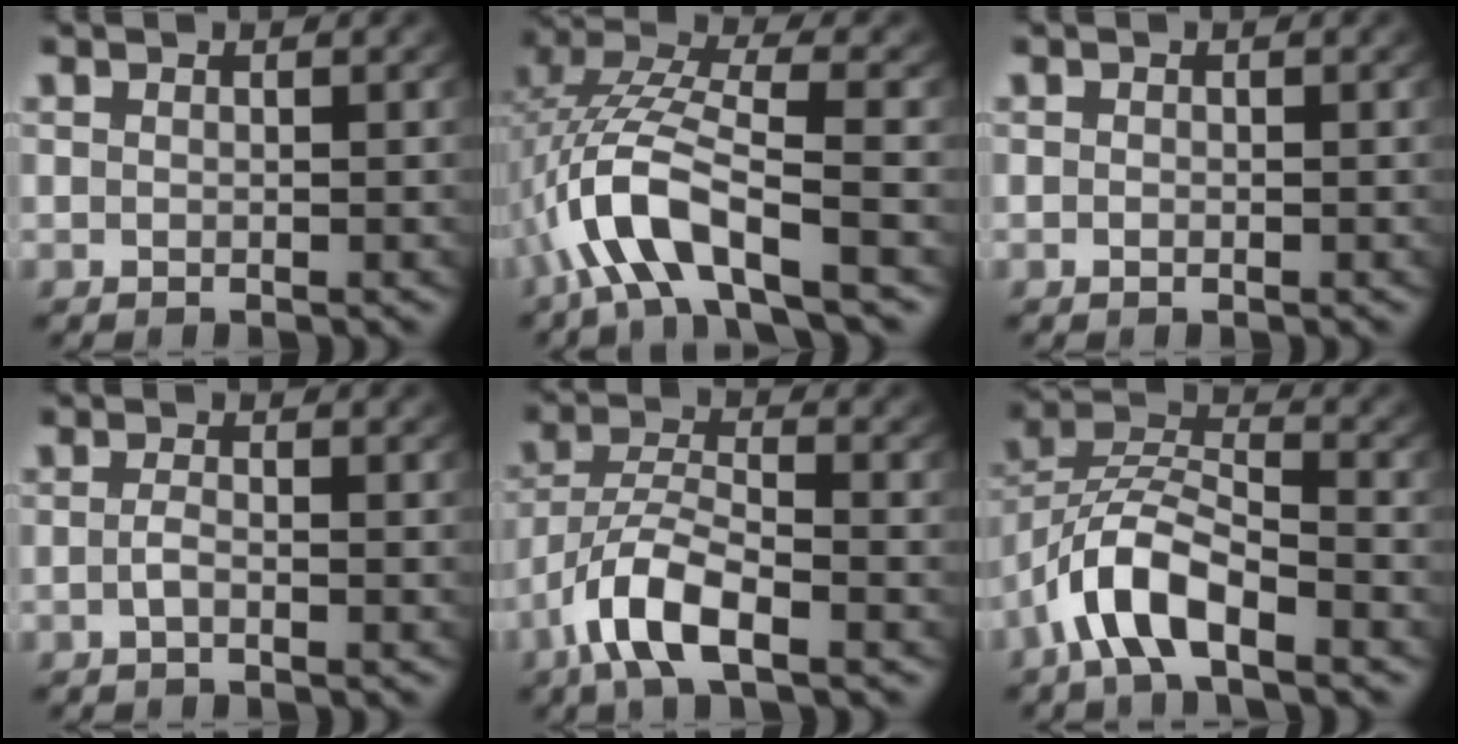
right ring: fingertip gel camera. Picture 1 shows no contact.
{"total": 6.6, "force": [-1.4, 3.2, 5.6], "torque": [-0.152, -0.019, -0.015]}
{"total": 0.0}
{"total": 1.1, "force": [-0.8, -0.1, 0.8], "torque": [-0.023, -0.009, -0.010]}
{"total": 5.1, "force": [-2.5, 1.9, 4.0], "torque": [-0.092, -0.018, -0.036]}
{"total": 6.5, "force": [-2.1, 4.2, 4.5], "torque": [-0.101, -0.013, -0.040]}